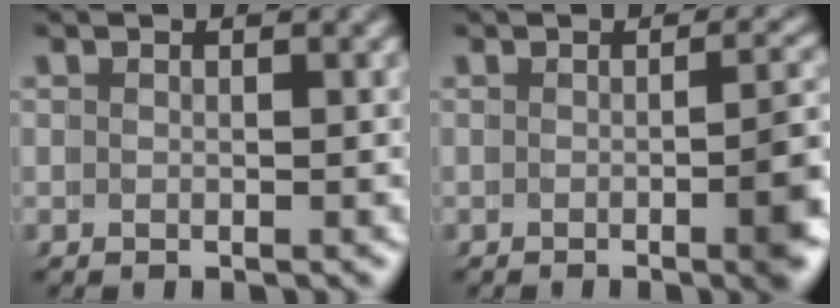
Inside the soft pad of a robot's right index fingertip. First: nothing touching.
{"total": 4.1, "force": [-1.4, 0.3, 3.9], "torque": [-0.029, 0.002, -0.023]}